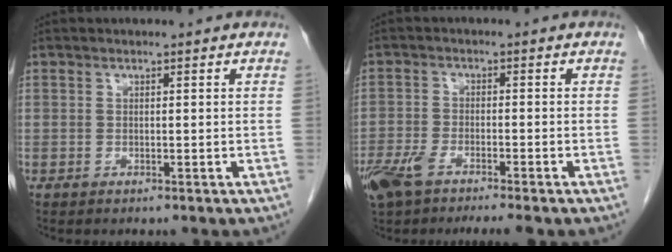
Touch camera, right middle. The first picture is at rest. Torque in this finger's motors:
{"motor_torque": [0.46, -0.42, 0.10, 0.04]}